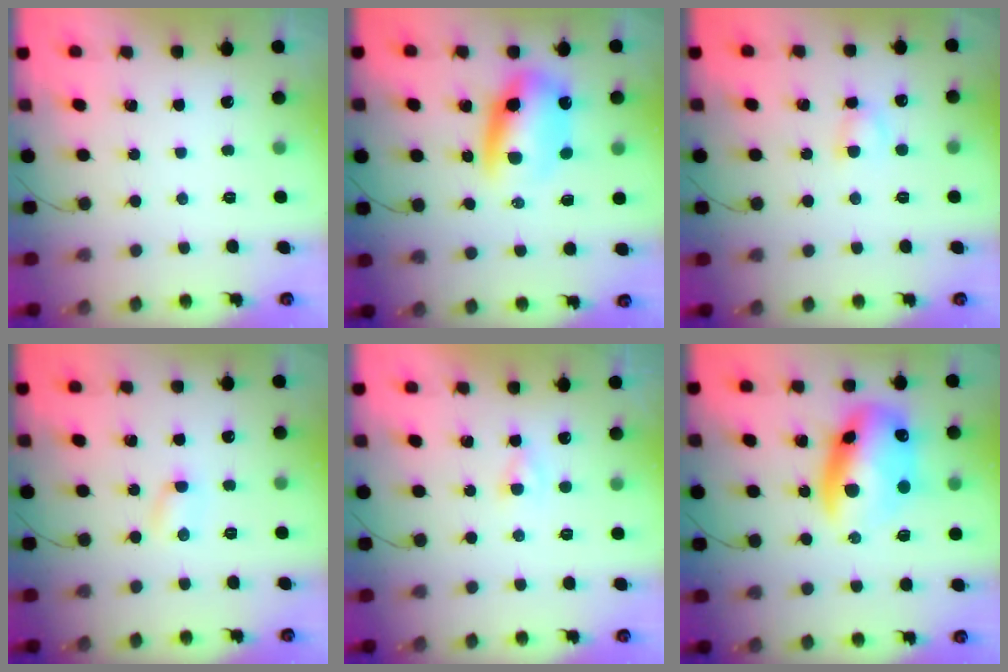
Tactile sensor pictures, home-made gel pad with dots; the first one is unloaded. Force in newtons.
{"total": 10.8, "press": 10.4, "slide": 3.0}
{"total": 3.3, "press": 3.0, "slide": 1.2}
{"total": 2.4, "press": 2.3, "slide": 0.7}
{"total": 1.6, "press": 1.4, "slide": 0.8}
{"total": 15.5, "press": 15.1, "slide": 3.5}